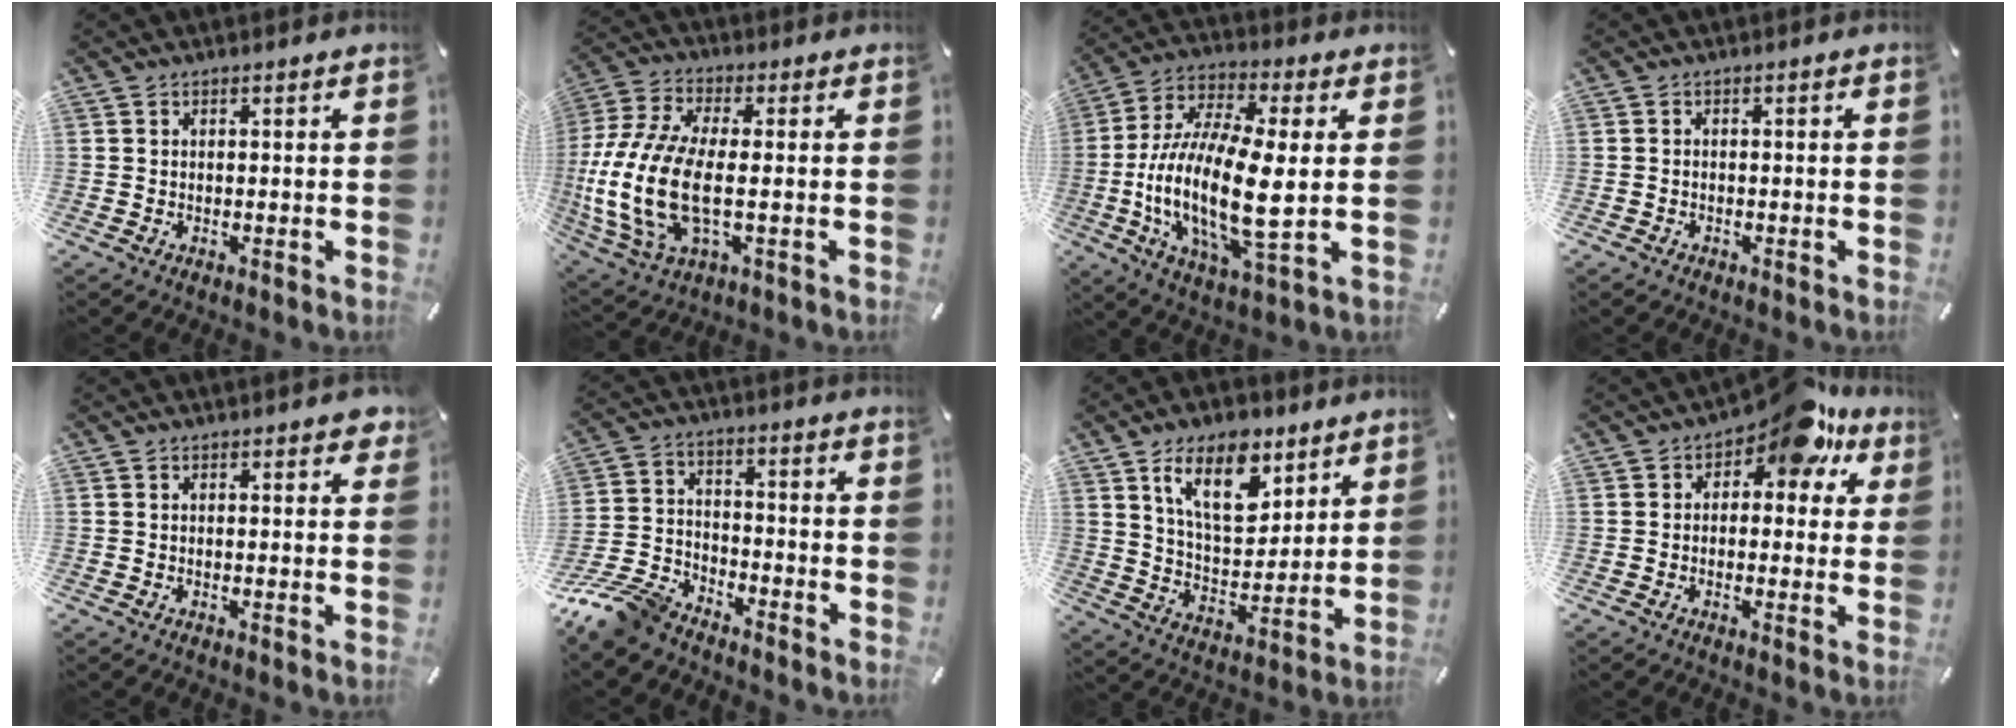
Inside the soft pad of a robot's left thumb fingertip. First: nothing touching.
{"total": 17.2, "force": [-1.8, 8.4, 14.9], "torque": [-0.341, -0.018, -0.032]}
{"total": 18.0, "force": [-1.3, 6.3, 16.8], "torque": [-0.363, -0.020, -0.023]}
{"total": 0.9, "force": [-0.7, 0.7, 0.0], "torque": [0.000, 0.004, -0.016]}
{"total": 1.7, "force": [1.2, 0.8, 0.9], "torque": [-0.005, -0.003, 0.019]}
{"total": 12.0, "force": [-10.4, 4.3, 4.4], "torque": [-0.087, 0.051, -0.199]}
{"total": 15.8, "force": [9.4, 8.3, 9.7], "torque": [-0.165, -0.031, 0.167]}
{"total": 10.7, "force": [6.6, 5.6, 6.4], "torque": [-0.080, -0.037, 0.111]}